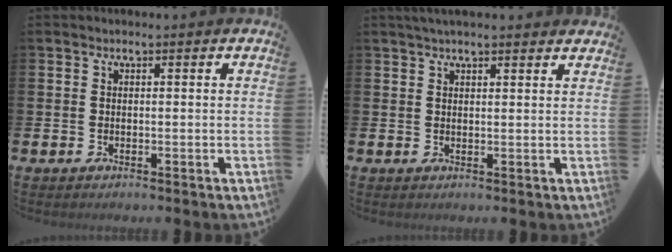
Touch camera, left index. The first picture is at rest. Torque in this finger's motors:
{"motor_torque": [0.95, -1.19, 0.57, 0.09]}